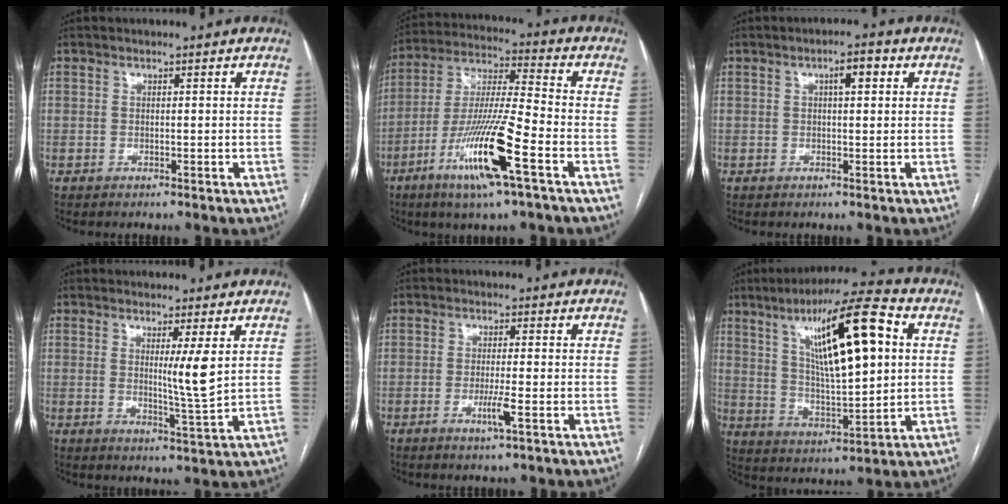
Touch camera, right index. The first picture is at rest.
{"total": 15.5, "force": [-7.0, 0.5, 13.8], "torque": [-0.276, -0.017, -0.129]}
{"total": 3.1, "force": [1.0, 0.8, 2.8], "torque": [-0.044, 0.010, 0.013]}
{"total": 5.1, "force": [1.5, -0.6, 4.8], "torque": [-0.081, -0.020, 0.027]}
{"total": 3.2, "force": [-1.2, -0.2, 2.9], "torque": [-0.056, -0.007, -0.023]}
{"total": 17.3, "force": [5.7, 3.1, 16.1], "torque": [-0.271, 0.019, 0.096]}